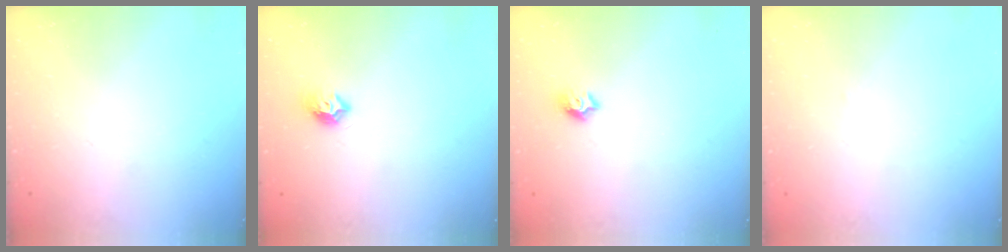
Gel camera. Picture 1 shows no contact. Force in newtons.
{"total": 7.9, "press": 7.9, "slide": 0.8}
{"total": 6.7, "press": 6.7, "slide": 0.8}
{"total": 1.1, "press": 1.1, "slide": 0.1}